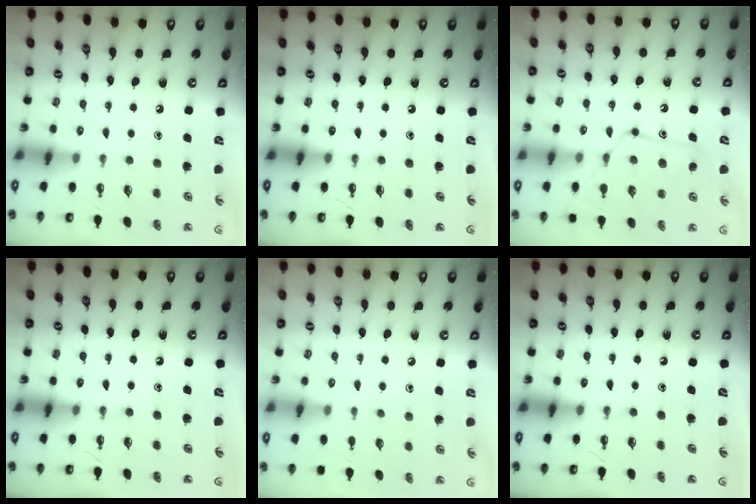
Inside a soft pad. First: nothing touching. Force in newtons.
{"total": 0.0}
{"total": 13.9, "press": 13.8, "slide": 0.9}
{"total": 0.0}
{"total": 3.9, "press": 3.9, "slide": 0.4}
{"total": 0.0}